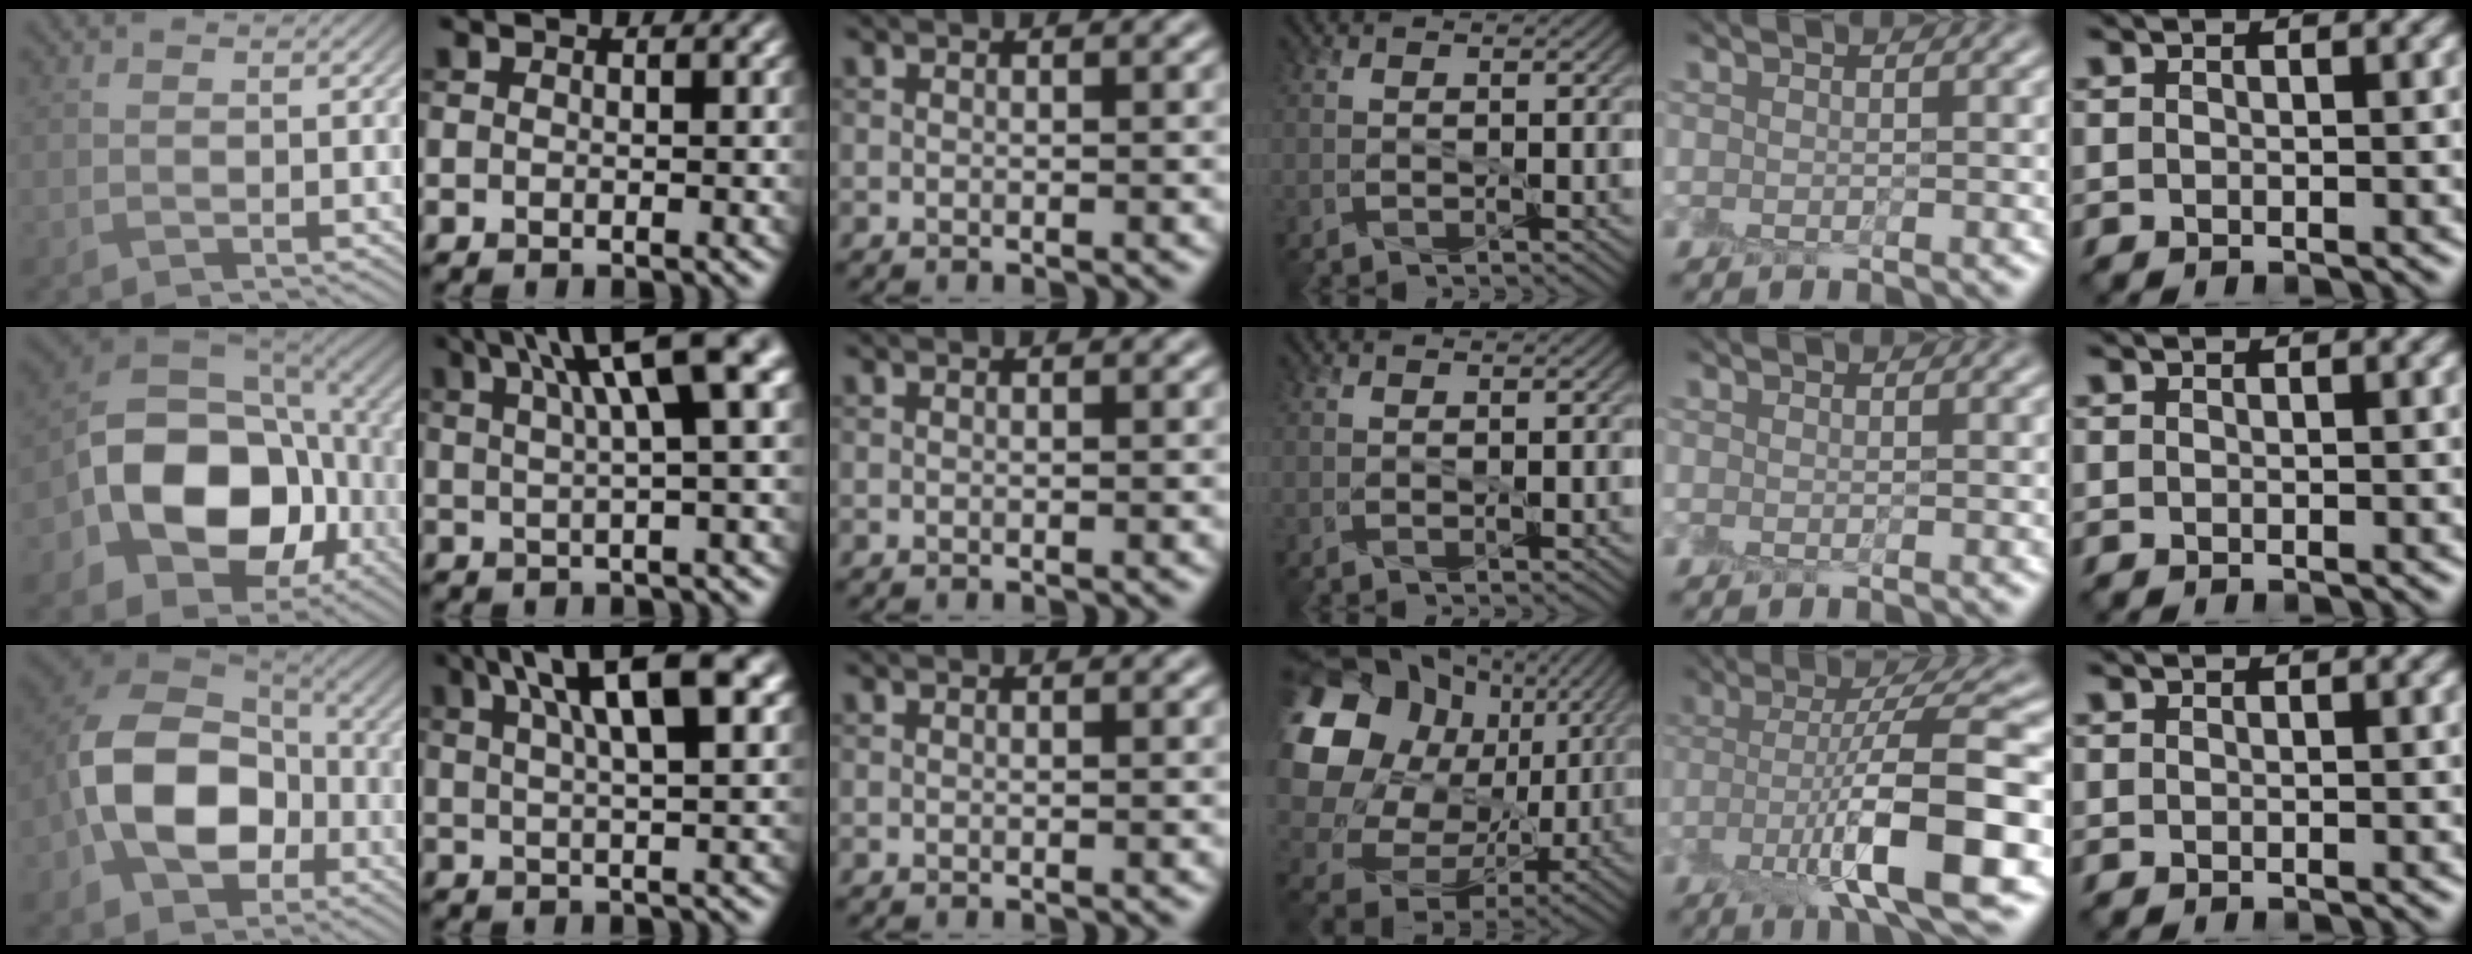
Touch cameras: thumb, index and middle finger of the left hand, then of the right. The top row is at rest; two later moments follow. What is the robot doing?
{"motion": "peel", "object": "envelope seal"}